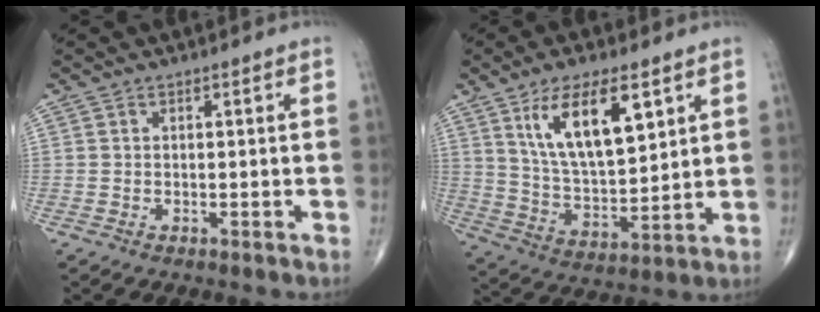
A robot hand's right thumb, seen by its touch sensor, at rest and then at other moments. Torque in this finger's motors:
{"motor_torque": [-0.15, 0.73, 0.80, 0.52, 0.10]}